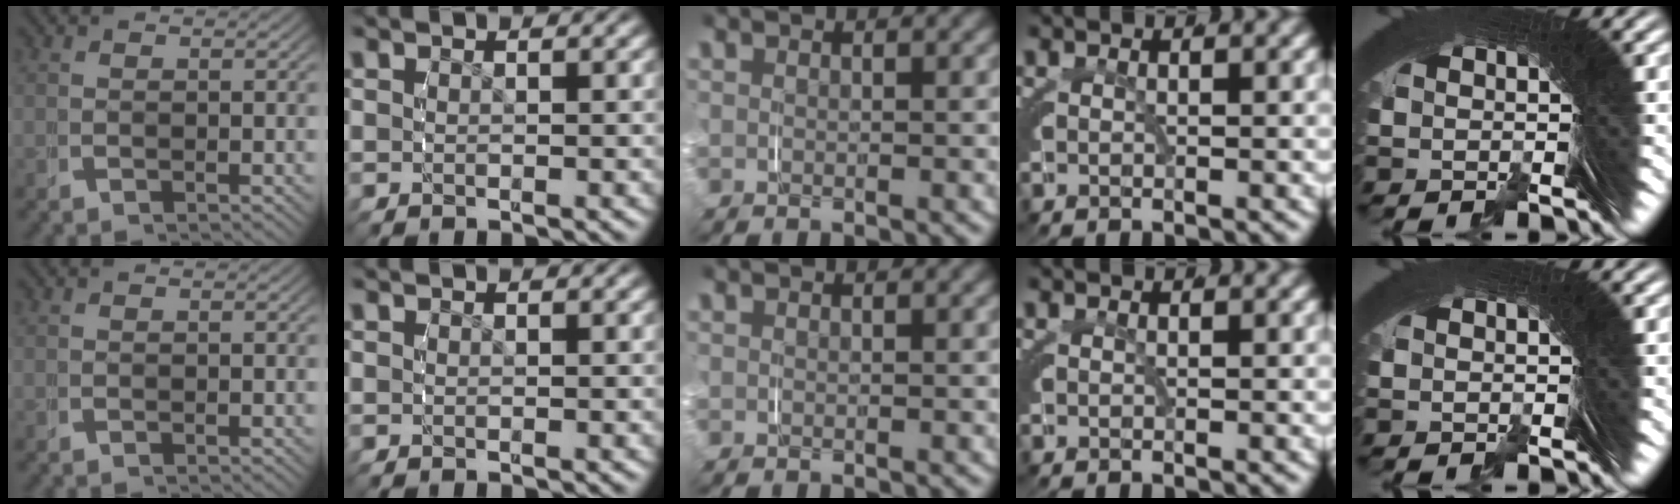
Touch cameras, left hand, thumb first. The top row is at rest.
{}